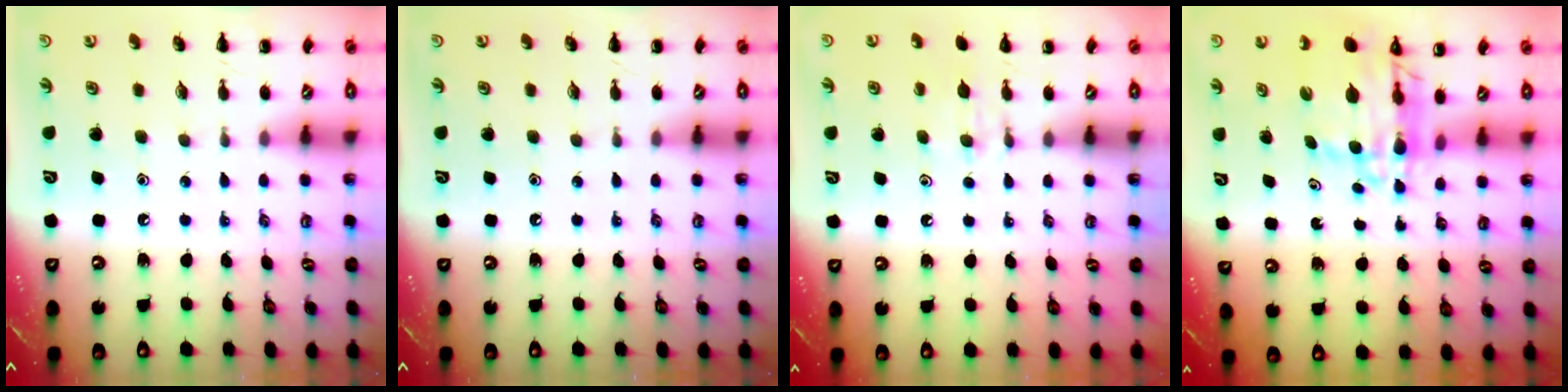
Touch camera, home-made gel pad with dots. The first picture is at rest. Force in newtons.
{"total": 0.0}
{"total": 5.7, "press": 5.4, "slide": 2.0}
{"total": 8.6, "press": 7.7, "slide": 3.6}